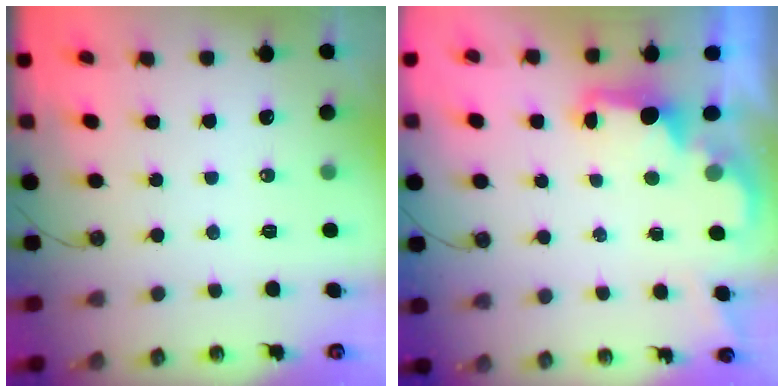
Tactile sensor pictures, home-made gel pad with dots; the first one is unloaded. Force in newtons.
{"total": 2.3, "press": 2.2, "slide": 0.7}